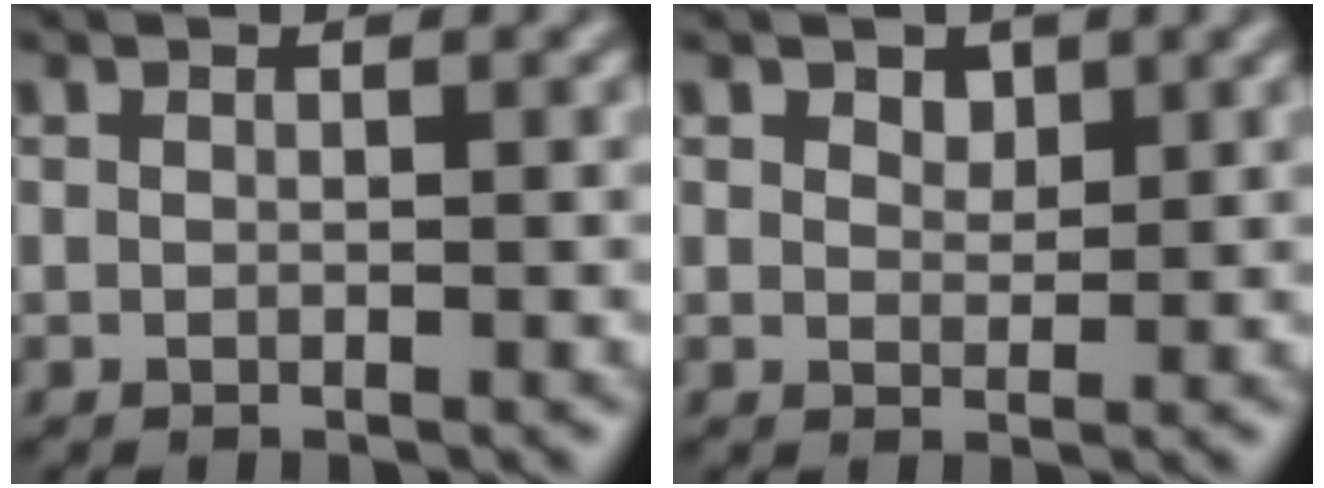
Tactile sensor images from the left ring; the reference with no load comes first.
{"total": 1.4, "force": [0.9, 0.9, 0.6], "torque": [-0.008, -0.003, 0.016]}